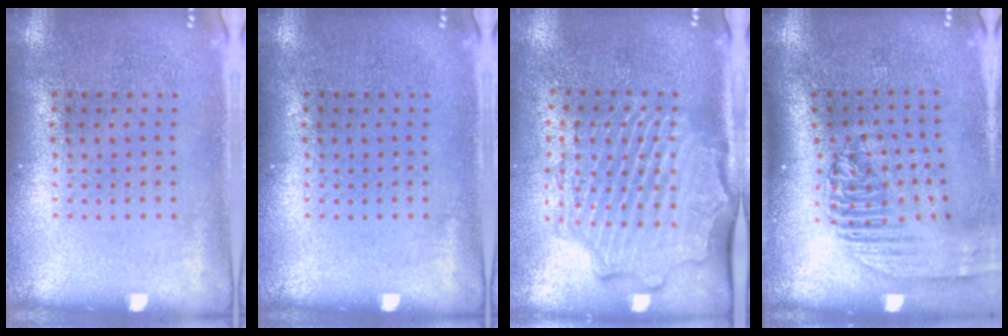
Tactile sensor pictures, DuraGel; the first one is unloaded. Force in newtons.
{"total": 0.0}
{"total": 2.6, "press": 2.3, "slide": 1.2}
{"total": 2.3, "press": 1.7, "slide": 1.5}